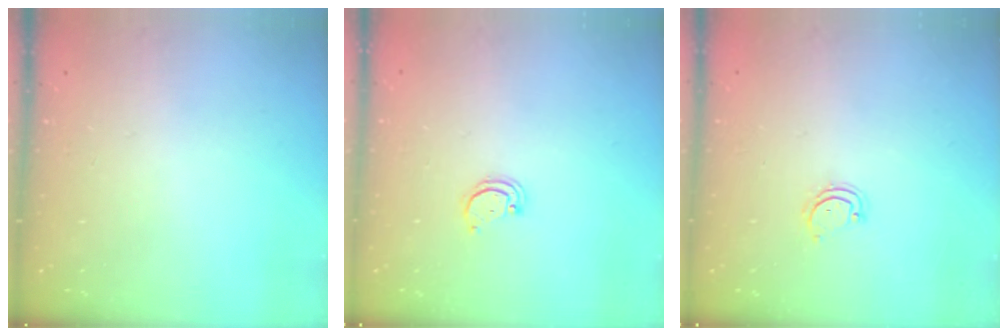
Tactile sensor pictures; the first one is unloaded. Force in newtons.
{"total": 1.8, "press": 1.8, "slide": 0.2}
{"total": 2.8, "press": 2.8, "slide": 0.3}